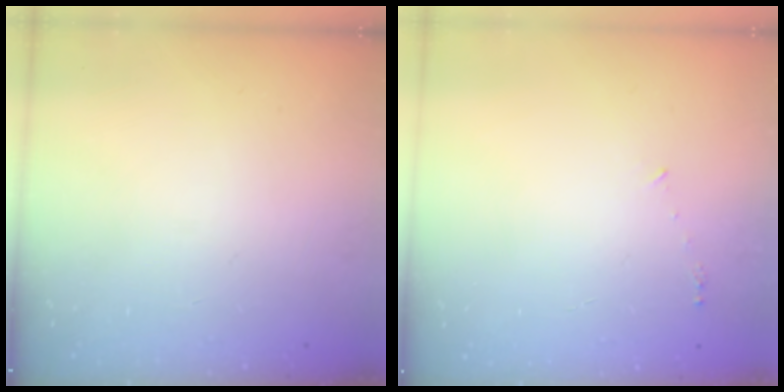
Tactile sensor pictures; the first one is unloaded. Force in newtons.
{"total": 3.2, "press": 3.2, "slide": 0.2}